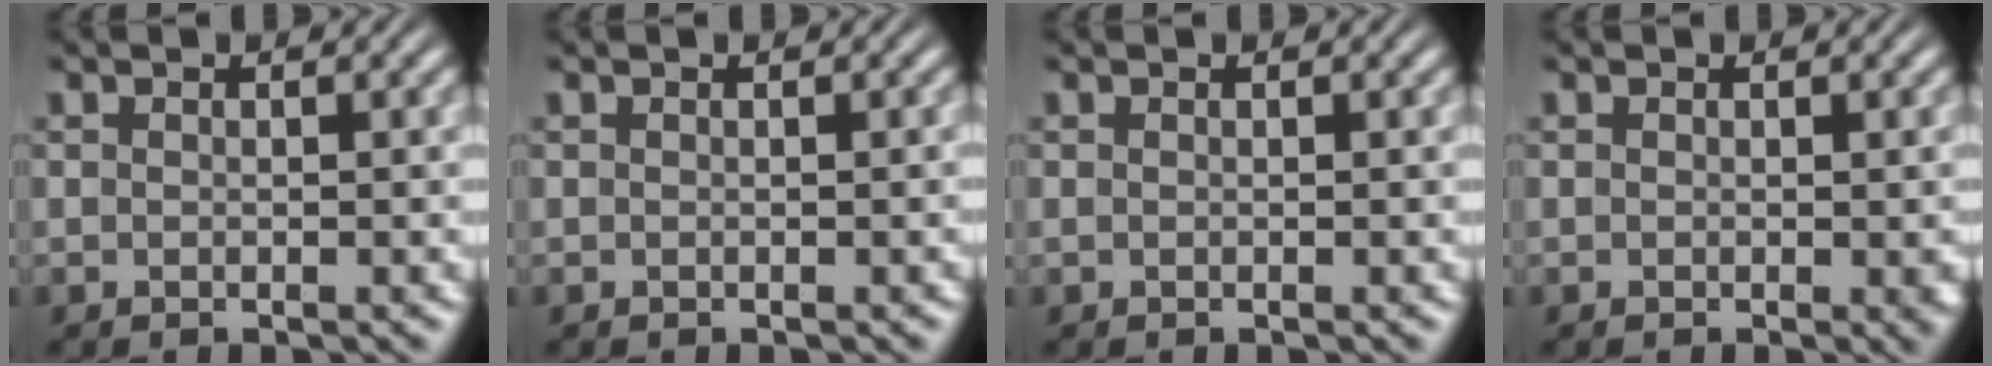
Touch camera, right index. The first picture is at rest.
{"total": 0.0}
{"total": 0.0}
{"total": 0.5, "force": [0.0, 0.2, 0.5], "torque": [-0.003, -0.004, 0.001]}